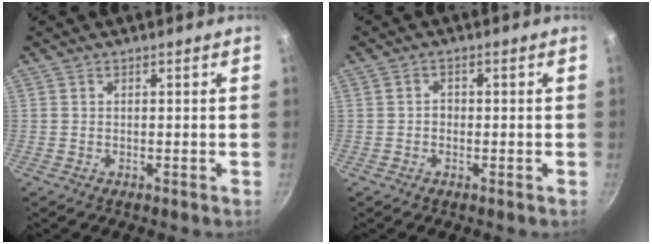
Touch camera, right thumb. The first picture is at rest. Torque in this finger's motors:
{"motor_torque": [0.34, 0.11, 0.32, -0.28, 0.02]}